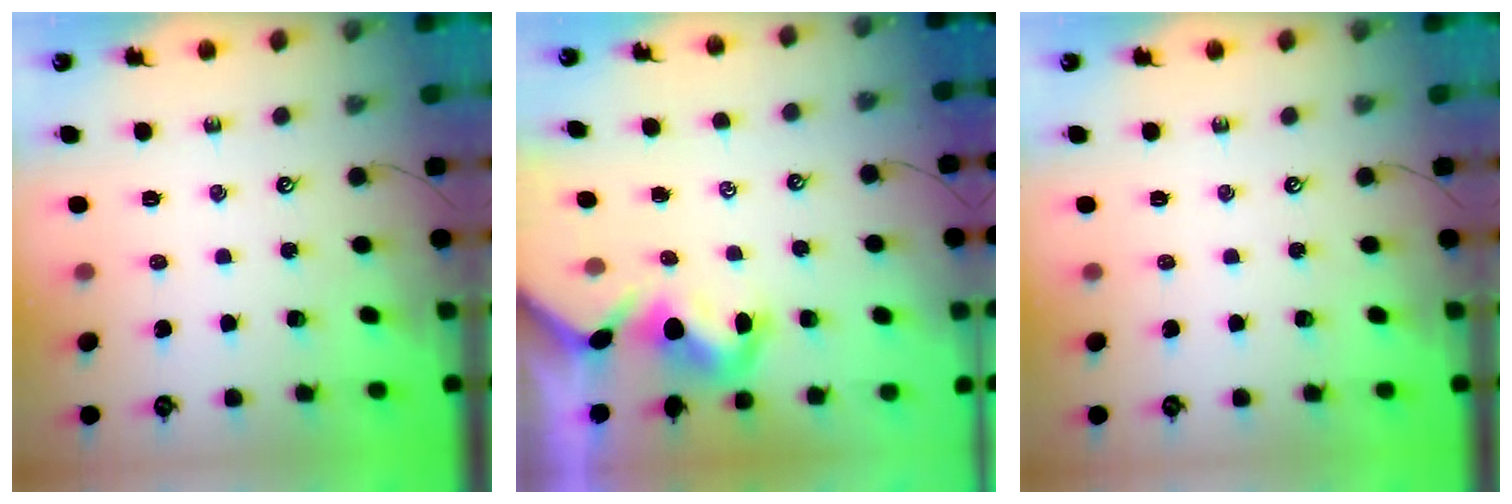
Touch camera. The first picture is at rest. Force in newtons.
{"total": 1.9, "press": 1.6, "slide": 1.0}
{"total": 0.0}